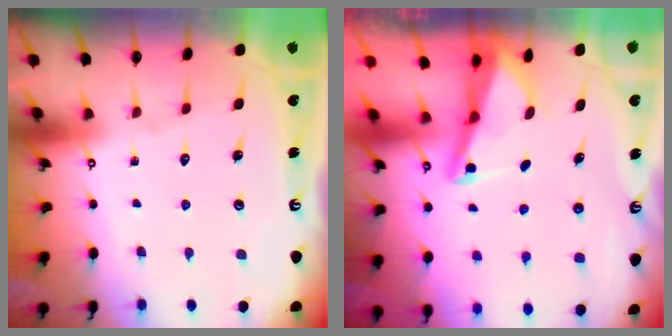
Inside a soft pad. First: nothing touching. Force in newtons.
{"total": 2.5, "press": 2.5, "slide": 0.4}